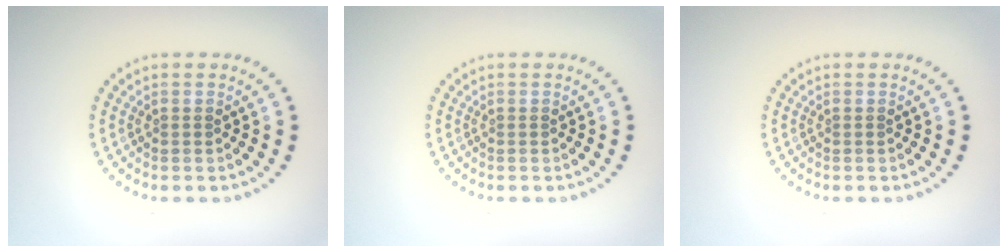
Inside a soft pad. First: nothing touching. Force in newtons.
{"total": 0.0}
{"total": 0.0}